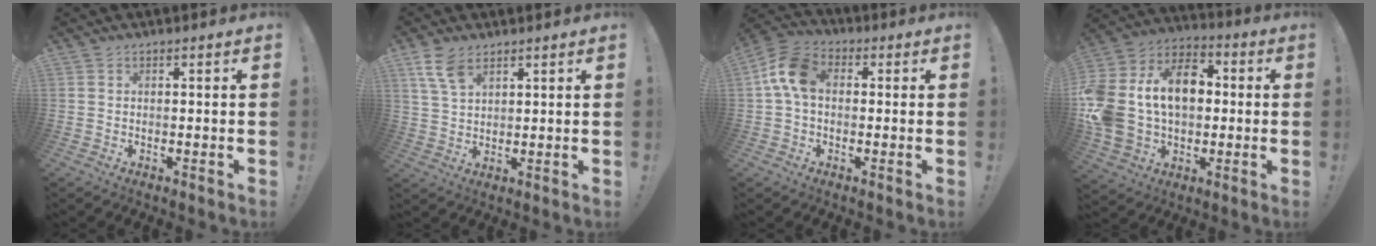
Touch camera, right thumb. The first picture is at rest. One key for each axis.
{"total": 7.3, "fx": 4.6, "fy": 3.6, "fz": 4.4, "tx": -0.078, "ty": -0.017, "tz": 0.087}
{"total": 10.3, "fx": 1.2, "fy": 6.9, "fz": 7.6, "tx": -0.152, "ty": 0.014, "tz": 0.026}
{"total": 22.3, "fx": 2.7, "fy": 16.2, "fz": 15.1, "tx": -0.293, "ty": 0.008, "tz": 0.063}